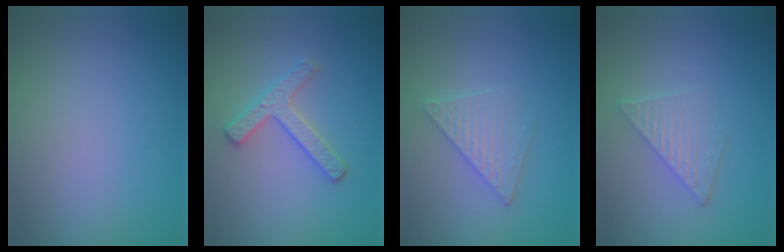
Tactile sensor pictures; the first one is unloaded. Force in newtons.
{"total": 2.5, "press": 2.5, "slide": 0.4}
{"total": 2.6, "press": 2.6, "slide": 0.3}
{"total": 2.4, "press": 2.3, "slide": 0.2}